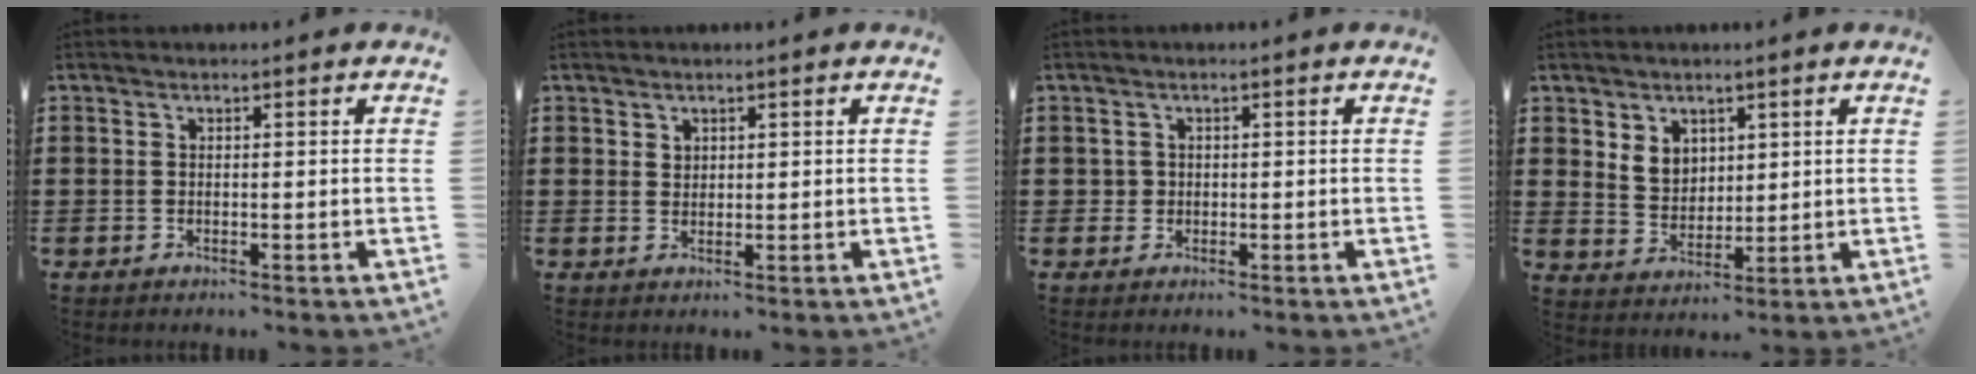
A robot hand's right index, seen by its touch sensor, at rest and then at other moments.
{"total": 1.4, "force": [1.0, 0.9, 0.2], "torque": [-0.004, 0.003, 0.020]}
{"total": 1.2, "force": [0.1, 1.2, 0.2], "torque": [-0.008, 0.005, 0.000]}
{"total": 4.4, "force": [2.6, 3.4, 1.1], "torque": [-0.028, 0.008, 0.047]}